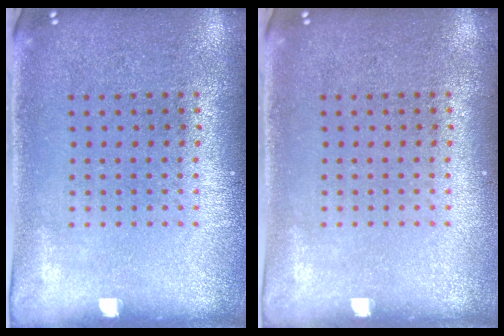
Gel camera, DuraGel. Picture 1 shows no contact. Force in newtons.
{"total": 0.0}